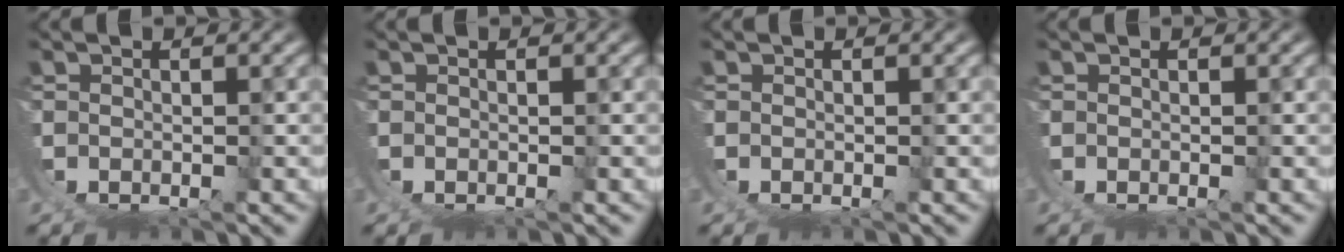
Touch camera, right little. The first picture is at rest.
{"total": 0.0}
{"total": 0.0}
{"total": 0.0}